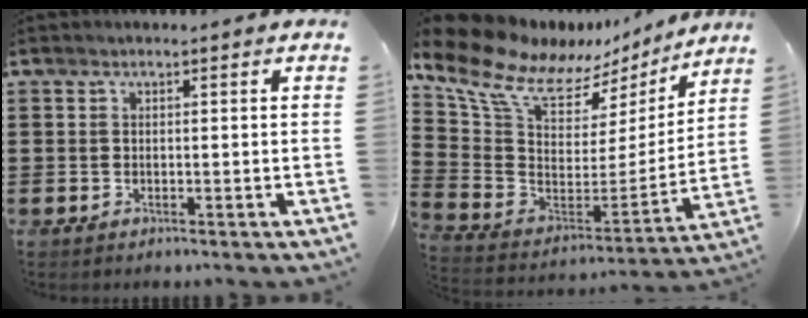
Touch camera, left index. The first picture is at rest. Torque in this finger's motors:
{"motor_torque": [2.14, 0.00, 1.05, 0.21]}